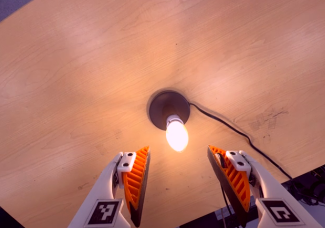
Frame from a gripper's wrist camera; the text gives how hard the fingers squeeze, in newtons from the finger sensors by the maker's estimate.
{"total": 0.0}